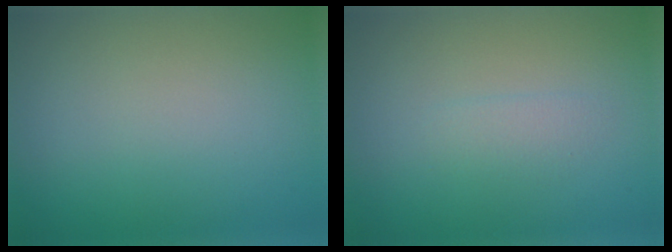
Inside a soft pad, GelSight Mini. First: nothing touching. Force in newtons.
{"total": 1.1, "press": 1.1, "slide": 0.0}